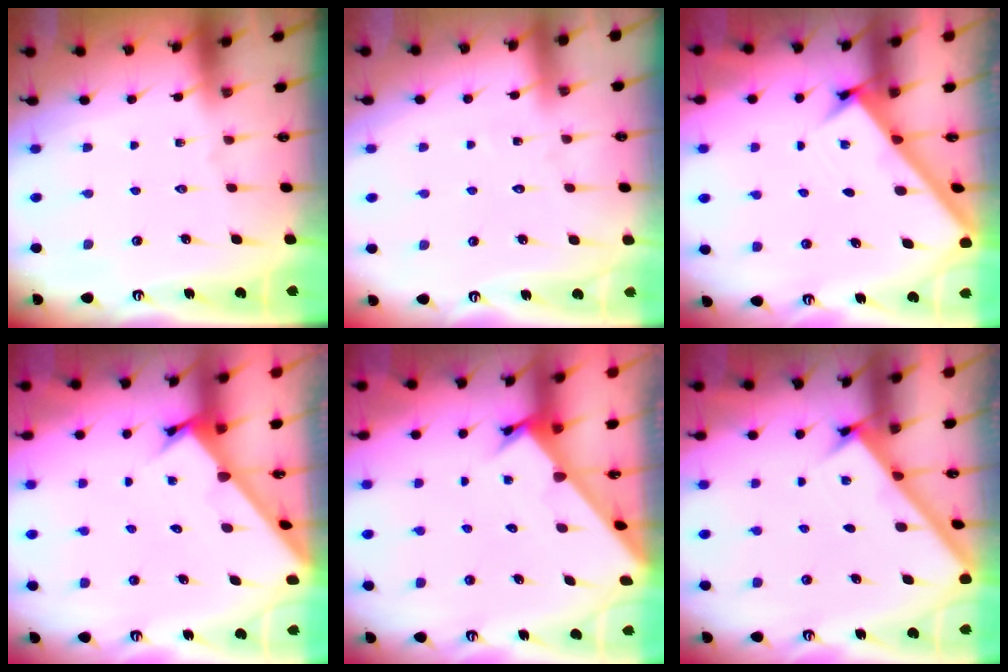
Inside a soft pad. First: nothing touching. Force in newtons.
{"total": 2.6, "press": 2.6, "slide": 0.2}
{"total": 2.9, "press": 2.9, "slide": 0.4}
{"total": 2.4, "press": 2.4, "slide": 0.2}
{"total": 2.1, "press": 2.1, "slide": 0.1}
{"total": 2.7, "press": 2.6, "slide": 0.3}